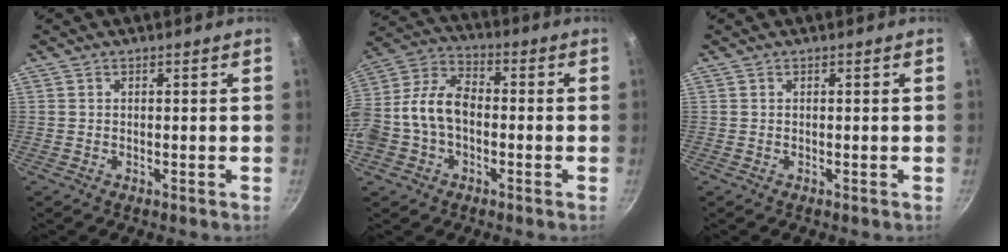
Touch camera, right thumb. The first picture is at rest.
{"total": 13.8, "force": [-2.2, 9.6, 9.8], "torque": [-0.176, 0.049, -0.054]}
{"total": 0.0}